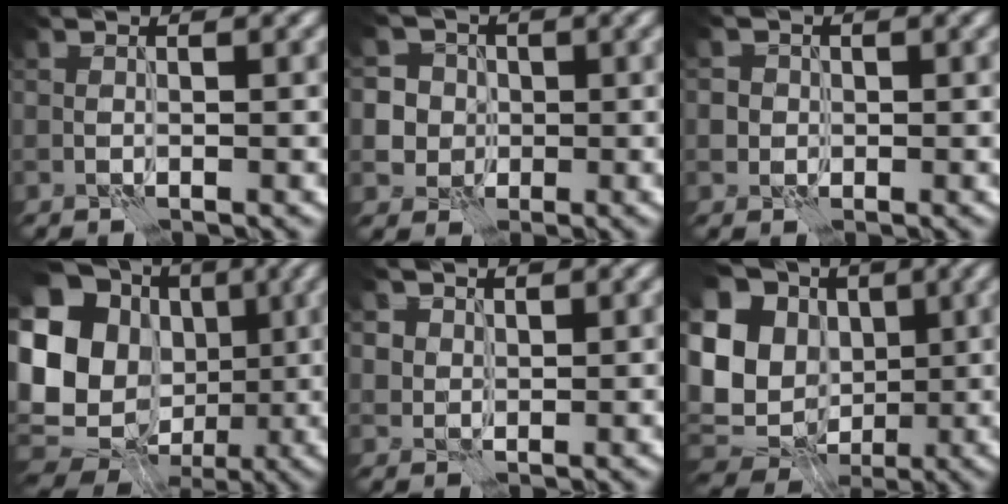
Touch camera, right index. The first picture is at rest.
{"total": 6.9, "force": [1.0, 6.5, 2.2], "torque": [-0.037, 0.033, -0.001]}
{"total": 2.3, "force": [0.3, 2.2, 0.7], "torque": [0.001, 0.009, -0.003]}
{"total": 17.1, "force": [0.2, 14.2, 9.5], "torque": [-0.209, 0.002, 0.006]}
{"total": 3.2, "force": [1.7, 2.5, 1.1], "torque": [-0.034, -0.004, 0.033]}
{"total": 13.7, "force": [1.1, 11.3, 7.5], "torque": [-0.173, 0.001, 0.020]}